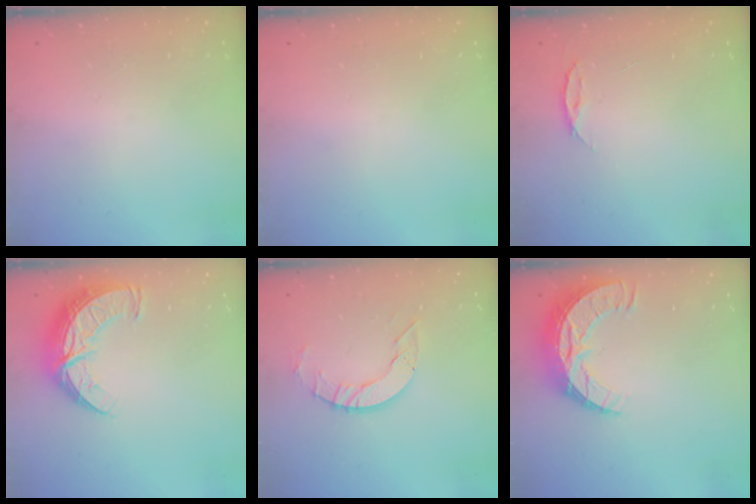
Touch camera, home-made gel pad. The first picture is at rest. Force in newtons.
{"total": 0.0}
{"total": 4.0, "press": 4.0, "slide": 0.4}
{"total": 10.6, "press": 10.6, "slide": 0.9}
{"total": 7.1, "press": 7.0, "slide": 0.7}
{"total": 10.3, "press": 10.3, "slide": 0.9}